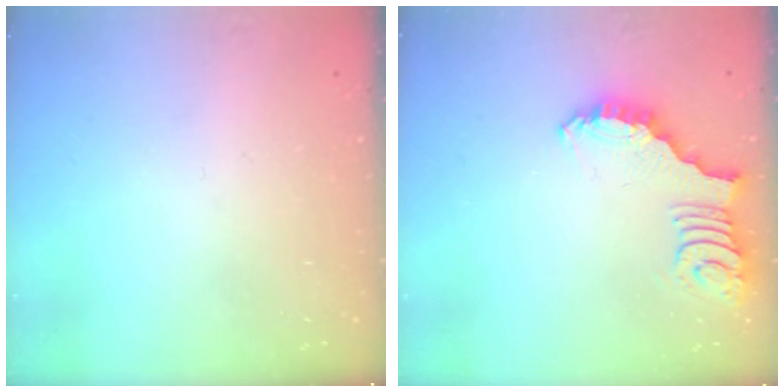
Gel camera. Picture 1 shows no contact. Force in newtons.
{"total": 2.7, "press": 2.6, "slide": 0.5}